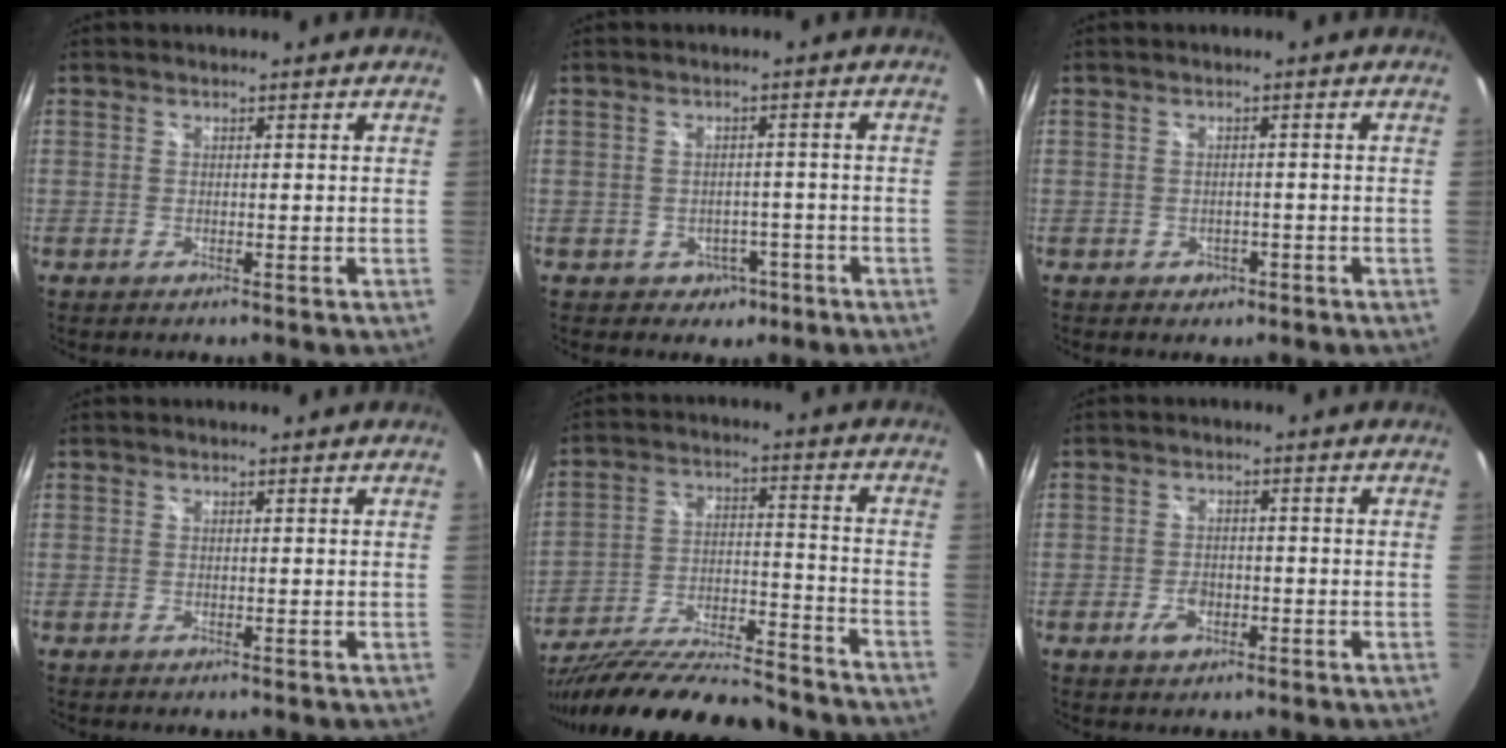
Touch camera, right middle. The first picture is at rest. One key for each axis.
{"total": 4.0, "fx": -1.9, "fy": 3.4, "fz": 0.8, "tx": -0.024, "ty": 0.010, "tz": -0.015}
{"total": 2.4, "fx": -0.9, "fy": 2.1, "fz": 0.7, "tx": -0.016, "ty": 0.000, "tz": -0.009}
{"total": 0.0}
{"total": 25.7, "fx": -21.6, "fy": 5.4, "fz": 13.0, "tx": -0.235, "ty": -0.049, "tz": -0.331}
{"total": 3.5, "fx": -1.7, "fy": 2.3, "fz": 2.0, "tx": -0.040, "ty": 0.001, "tz": -0.028}